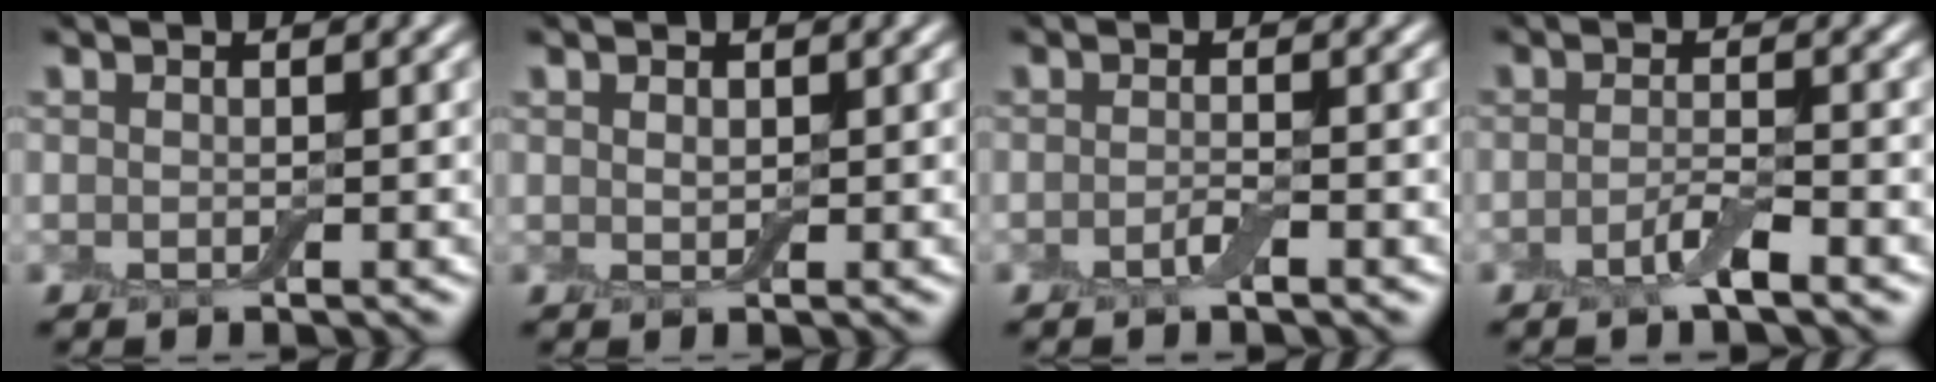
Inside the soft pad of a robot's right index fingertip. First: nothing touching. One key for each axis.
{"total": 0.6, "fx": 0.4, "fy": 0.3, "fz": 0.4, "tx": -0.010, "ty": -0.001, "tz": 0.008}
{"total": 1.1, "fx": -0.7, "fy": 0.2, "fz": 0.9, "tx": -0.019, "ty": 0.000, "tz": -0.014}
{"total": 2.2, "fx": -1.3, "fy": 0.4, "fz": 1.8, "tx": -0.034, "ty": 0.004, "tz": -0.031}